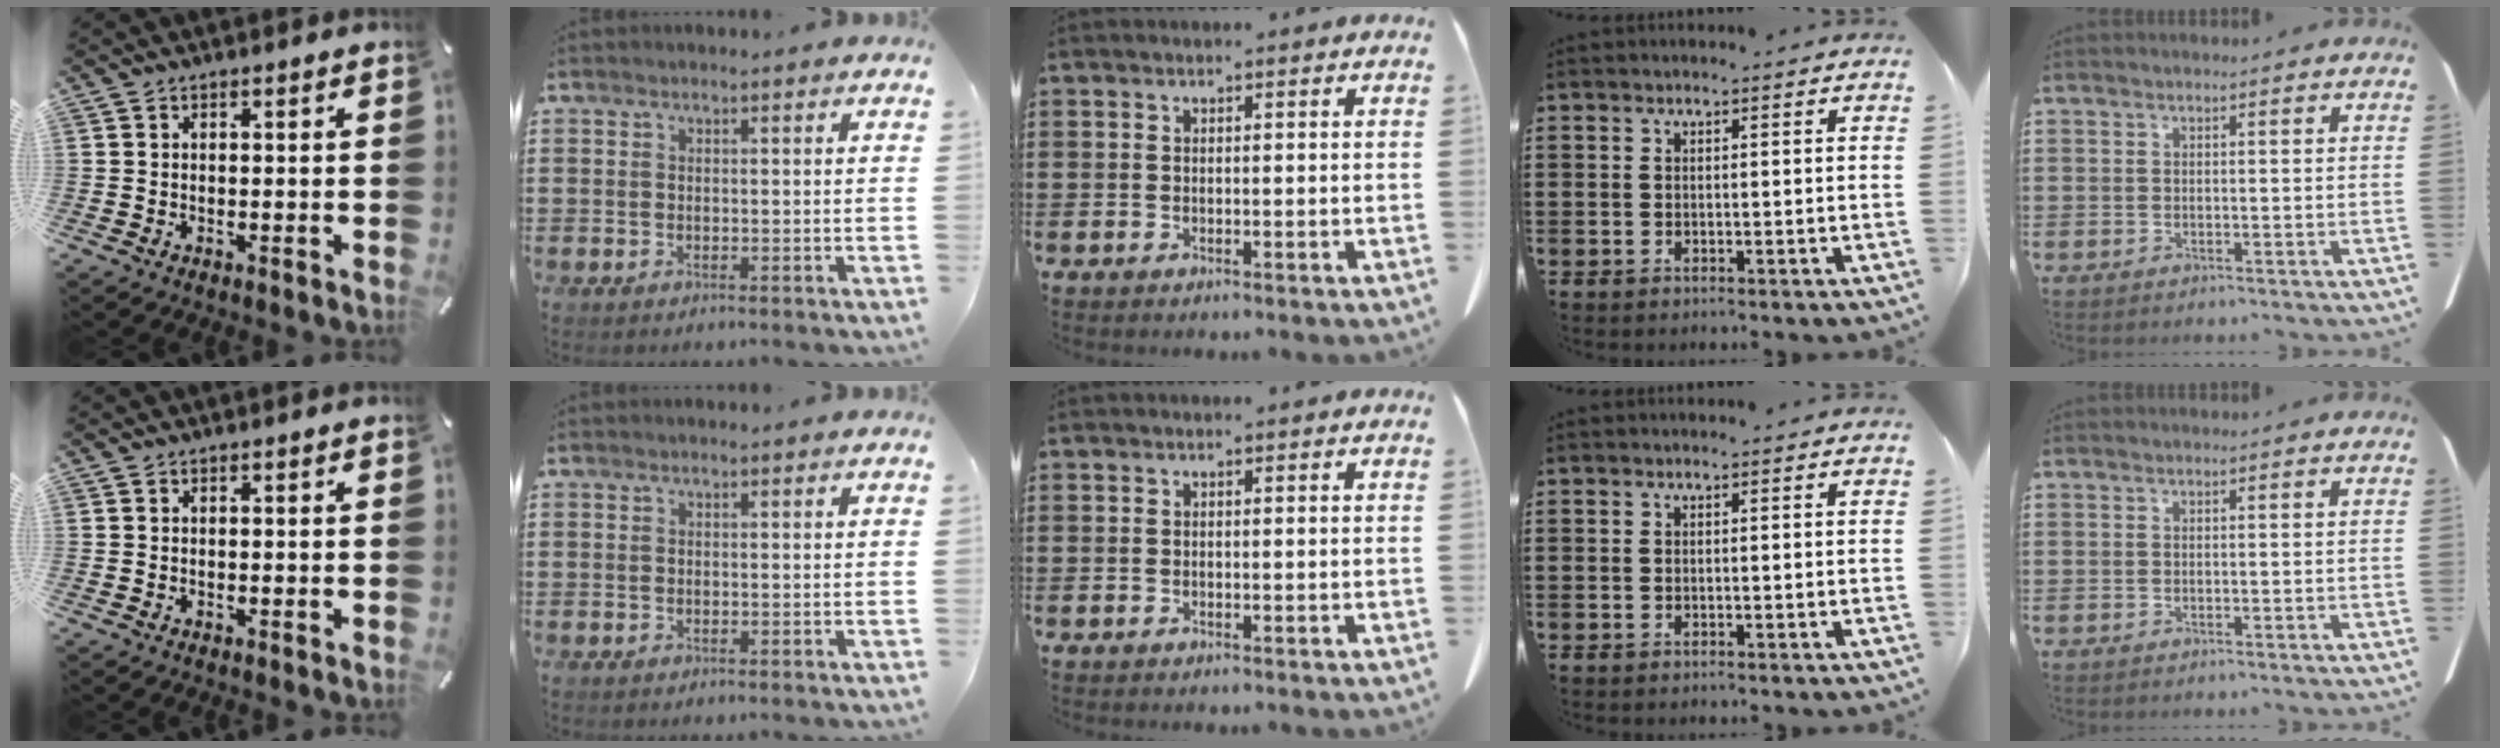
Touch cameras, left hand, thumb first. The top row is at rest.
{}